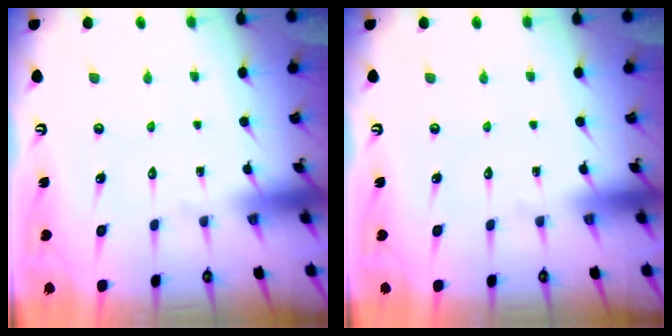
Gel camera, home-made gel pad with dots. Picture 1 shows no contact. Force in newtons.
{"total": 0.0}